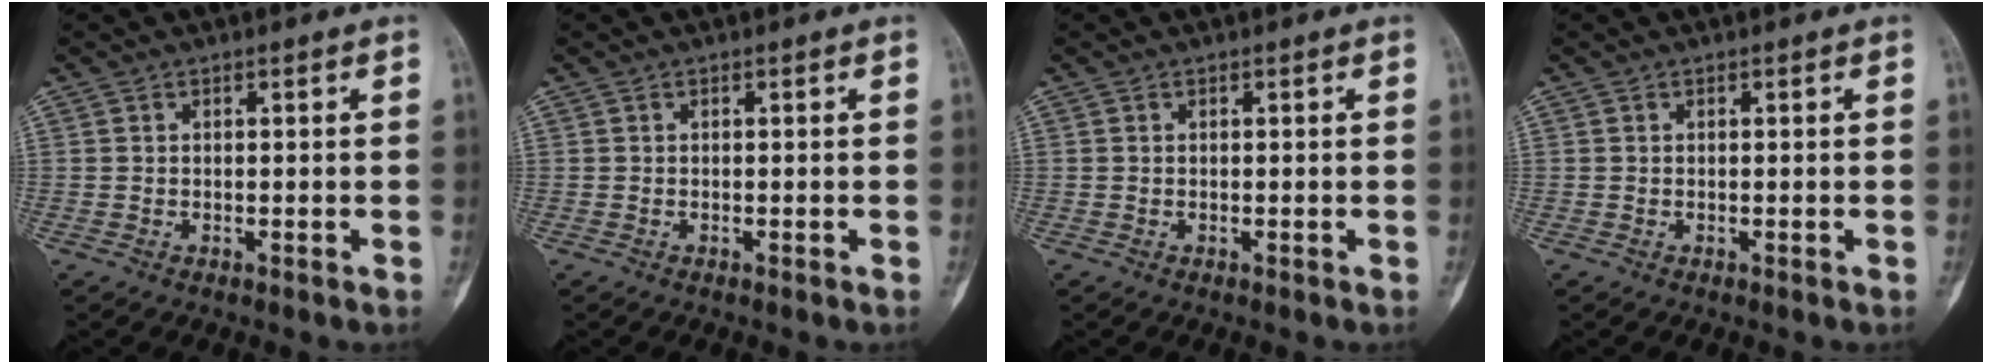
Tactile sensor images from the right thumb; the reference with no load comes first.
{"total": 0.0}
{"total": 0.0}
{"total": 0.0}